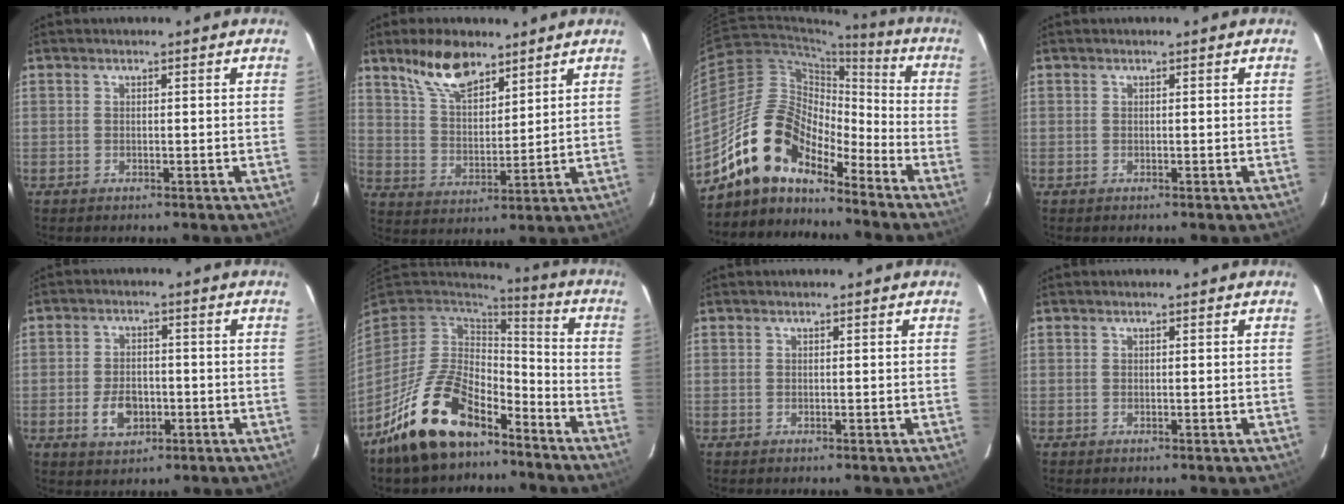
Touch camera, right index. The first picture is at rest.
{"total": 10.9, "force": [7.9, 4.4, 6.0], "torque": [-0.108, 0.011, 0.153]}
{"total": 14.7, "force": [-11.9, 6.0, 6.2], "torque": [-0.113, 0.018, -0.225]}
{"total": 0.0}
{"total": 6.4, "force": [-2.2, 4.2, 4.3], "torque": [-0.088, 0.004, -0.031]}
{"total": 18.1, "force": [-12.1, 8.8, 10.4], "torque": [-0.215, -0.003, -0.202]}
{"total": 0.0}
{"total": 0.0}